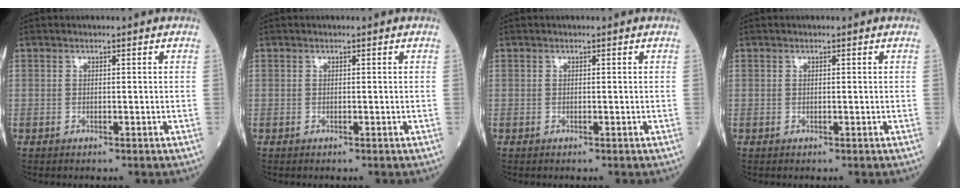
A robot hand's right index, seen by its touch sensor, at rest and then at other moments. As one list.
[{"total": 0.0}, {"total": 0.0}, {"total": 0.0}]